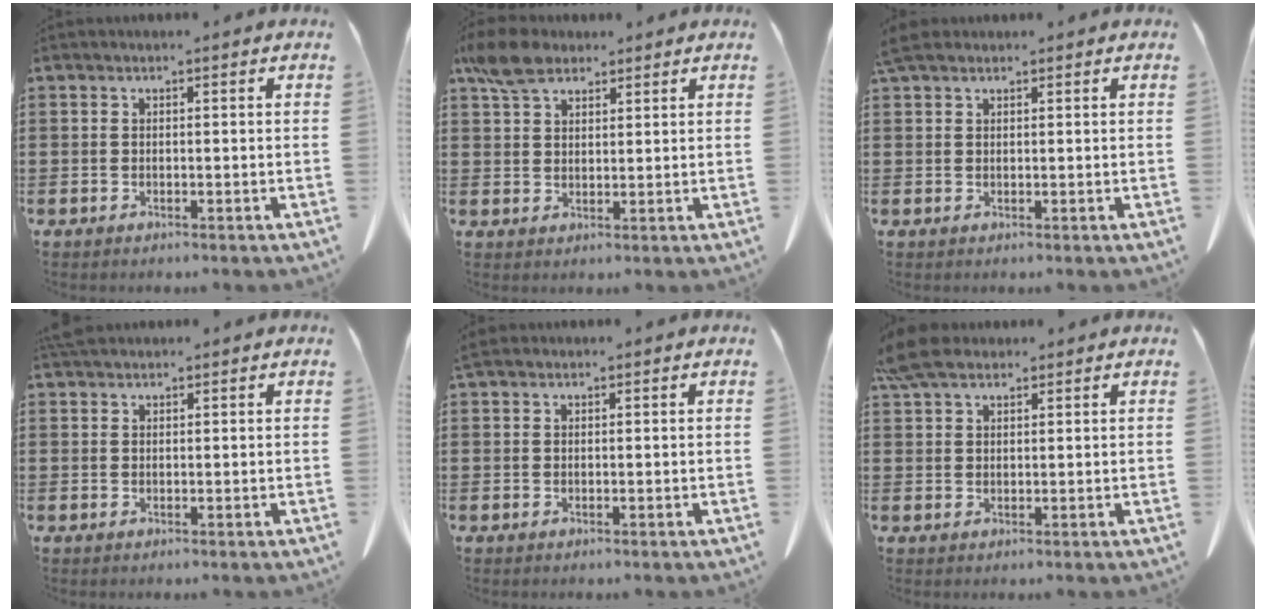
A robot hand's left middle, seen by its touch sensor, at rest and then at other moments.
{"total": 5.8, "force": [4.3, 3.0, 2.6], "torque": [-0.058, 0.001, 0.079]}
{"total": 2.0, "force": [1.6, 0.7, 0.9], "torque": [-0.025, 0.005, 0.031]}
{"total": 1.9, "force": [1.7, 0.6, 0.7], "torque": [-0.020, 0.003, 0.034]}
{"total": 0.9, "force": [0.8, 0.4, 0.4], "torque": [-0.011, 0.003, 0.015]}
{"total": 5.1, "force": [4.1, 2.1, 2.3], "torque": [-0.059, 0.003, 0.079]}